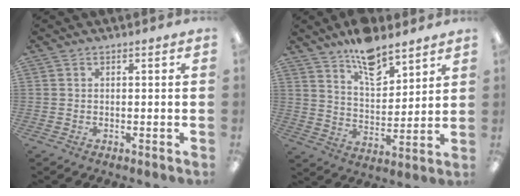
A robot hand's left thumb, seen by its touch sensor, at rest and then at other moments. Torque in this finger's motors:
{"motor_torque": [1.60, 1.12, 1.46, -1.31, 0.08]}